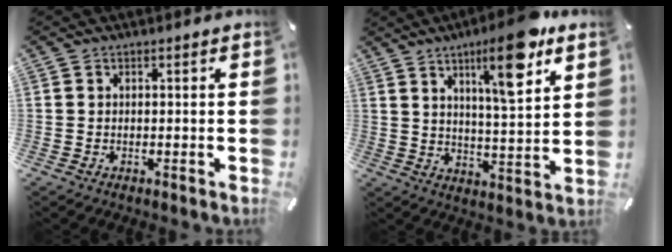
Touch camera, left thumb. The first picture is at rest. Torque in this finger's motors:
{"motor_torque": [3.05, 1.93, 1.59, -1.18, 0.54]}